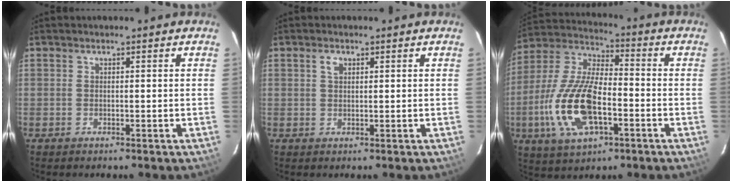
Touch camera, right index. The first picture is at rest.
{"total": 1.7, "force": [0.7, 1.1, 1.0], "torque": [-0.020, 0.006, 0.012]}
{"total": 18.2, "force": [-5.3, 8.0, 15.4], "torque": [-0.336, -0.007, -0.099]}